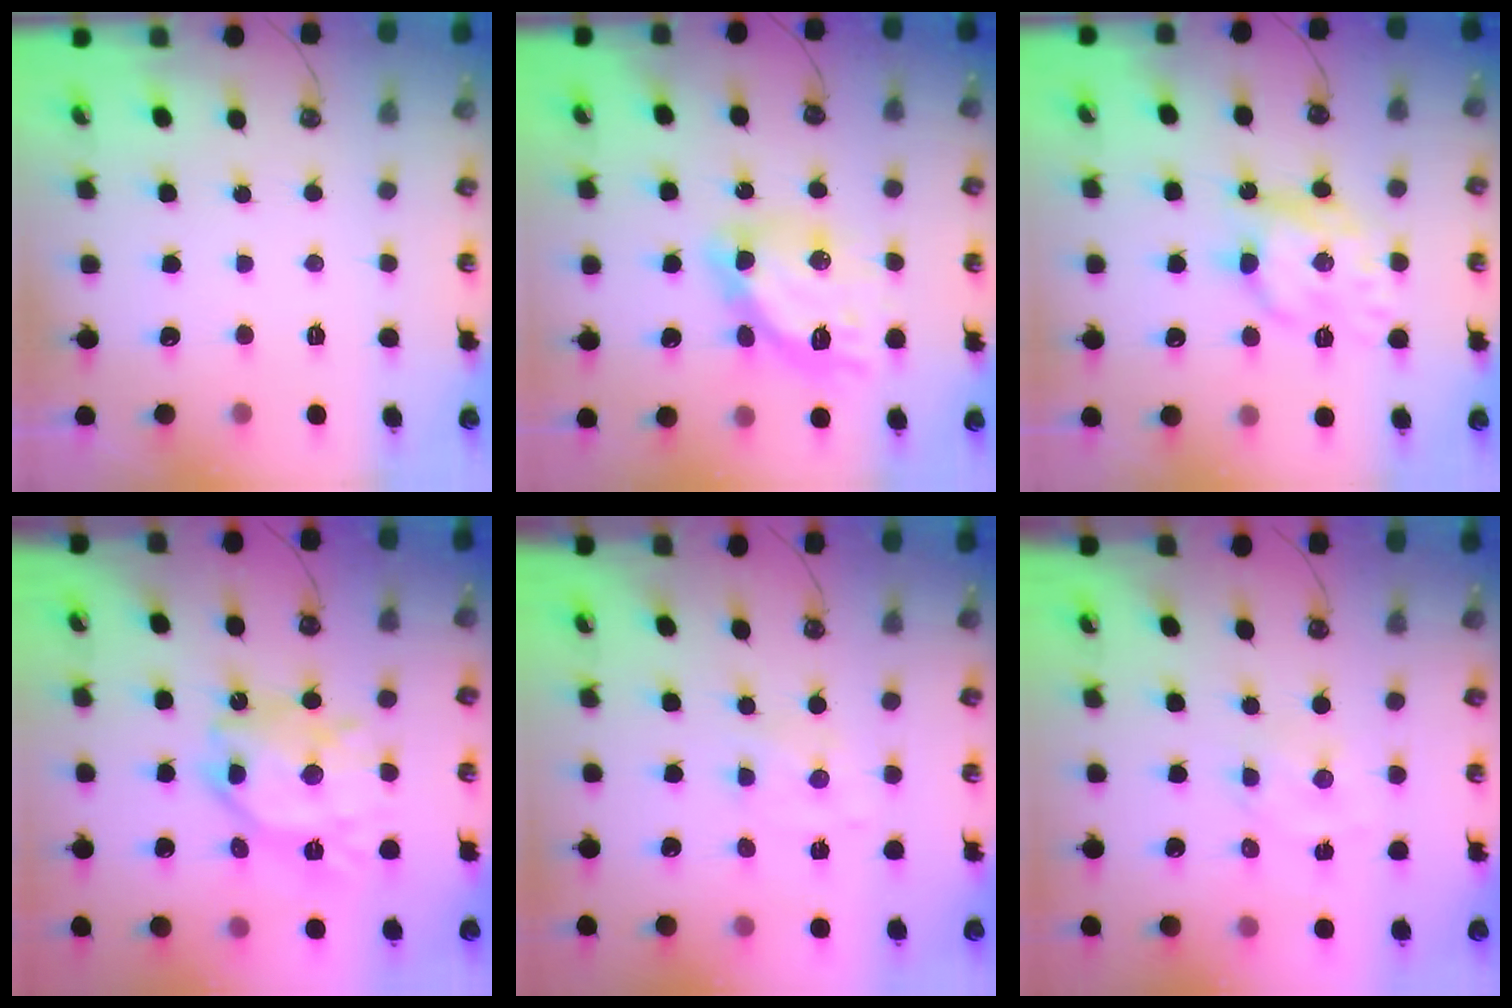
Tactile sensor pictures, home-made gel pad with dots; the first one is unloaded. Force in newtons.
{"total": 13.2, "press": 13.1, "slide": 1.6}
{"total": 13.0, "press": 13.0, "slide": 0.7}
{"total": 17.7, "press": 17.6, "slide": 1.7}
{"total": 0.8, "press": 0.8, "slide": 0.2}
{"total": 1.6, "press": 1.6, "slide": 0.2}